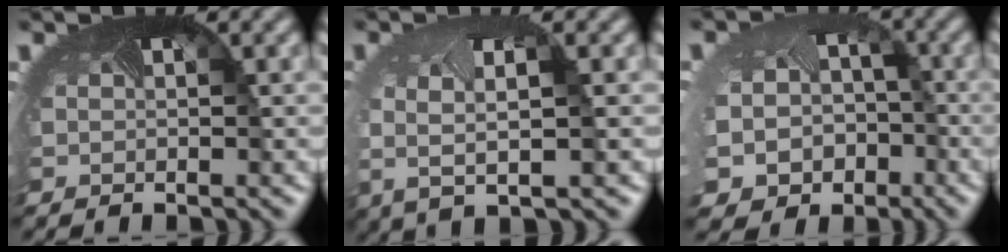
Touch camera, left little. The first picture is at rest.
{"total": 2.6, "force": [-0.4, 0.5, 2.5], "torque": [-0.068, -0.012, -0.013]}
{"total": 8.7, "force": [-3.9, 7.3, 2.7], "torque": [-0.069, -0.054, -0.064]}